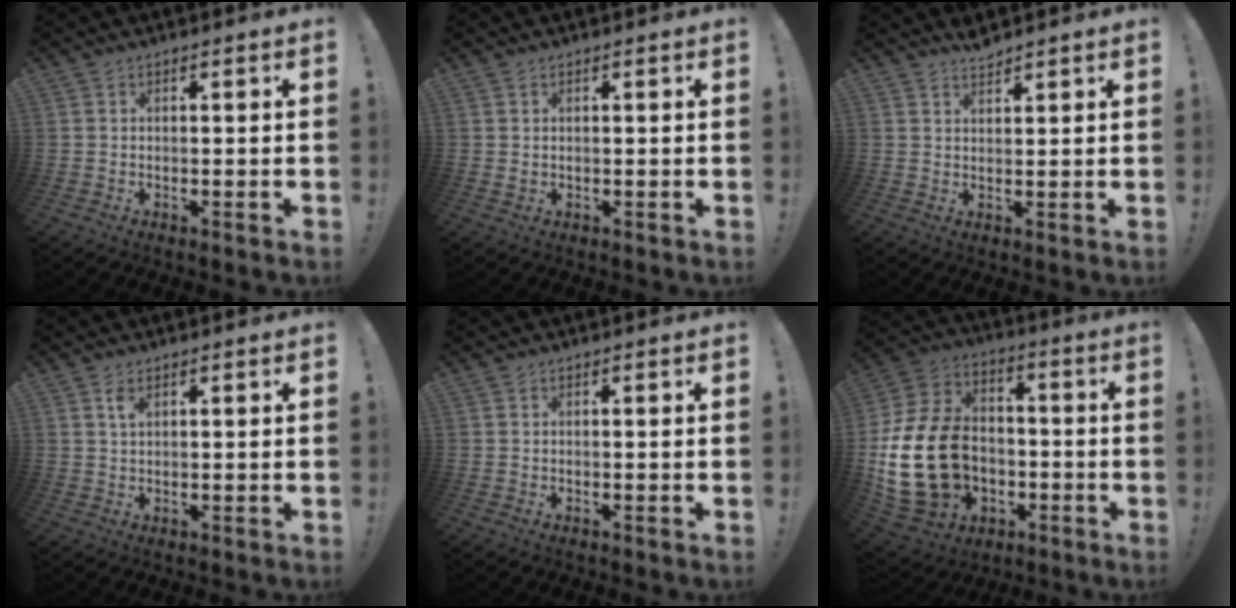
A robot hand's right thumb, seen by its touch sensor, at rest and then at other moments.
{"total": 0.7, "force": [0.4, 0.4, 0.4], "torque": [-0.008, 0.001, 0.008]}
{"total": 2.7, "force": [2.5, 0.5, 0.7], "torque": [-0.002, -0.021, 0.044]}
{"total": 2.6, "force": [1.3, 1.1, 1.9], "torque": [-0.026, -0.003, 0.019]}
{"total": 0.0}
{"total": 22.6, "force": [-4.3, 16.8, 14.5], "torque": [-0.288, 0.030, -0.051]}